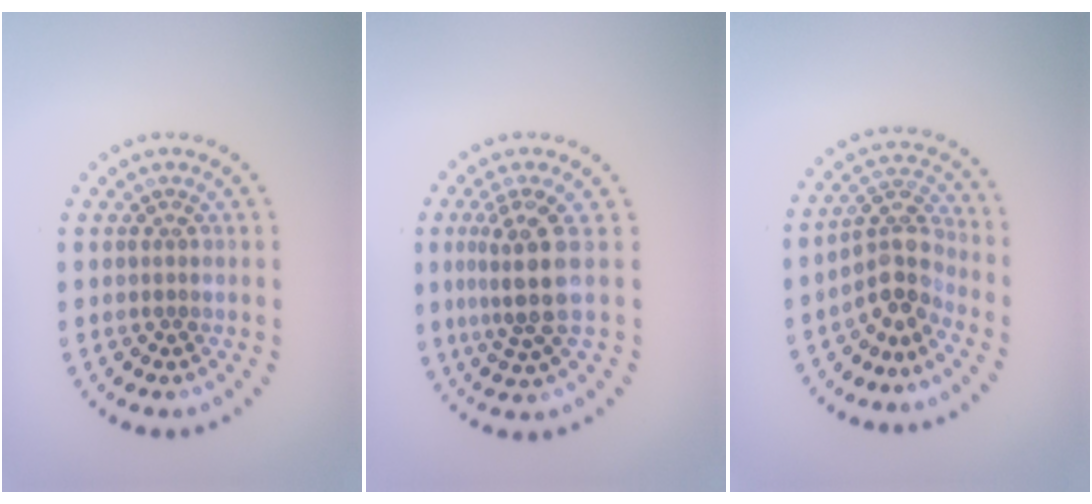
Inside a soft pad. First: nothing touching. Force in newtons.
{"total": 4.0, "press": 3.2, "slide": 2.4}
{"total": 3.6, "press": 2.7, "slide": 2.4}